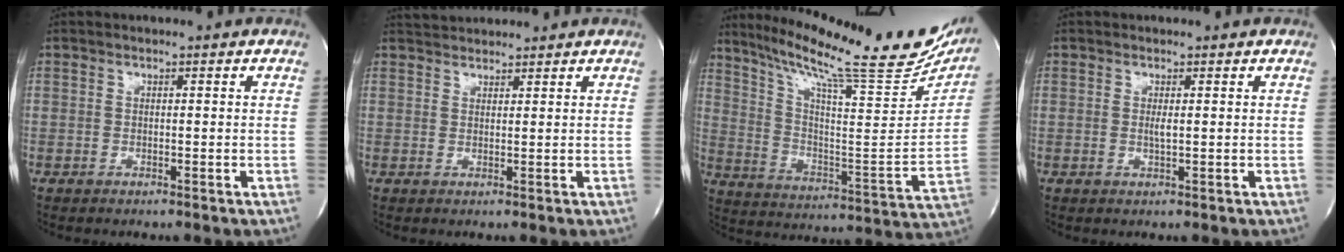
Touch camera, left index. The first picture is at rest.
{"total": 4.2, "force": [4.1, 0.7, 0.5], "torque": [-0.014, 0.032, 0.070]}
{"total": 27.5, "force": [22.8, 2.7, 15.2], "torque": [-0.247, -0.055, 0.317]}
{"total": 1.1, "force": [0.3, 0.0, 1.0], "torque": [-0.029, -0.002, 0.005]}